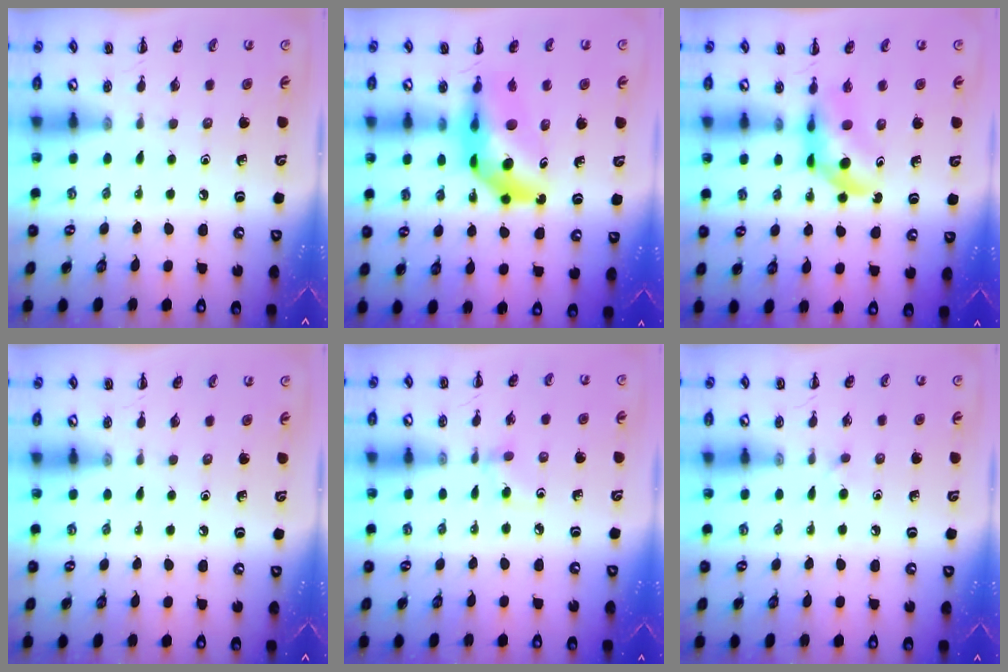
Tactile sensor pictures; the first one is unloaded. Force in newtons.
{"total": 12.1, "press": 11.5, "slide": 3.9}
{"total": 5.5, "press": 5.4, "slide": 1.4}
{"total": 0.0}
{"total": 3.4, "press": 3.1, "slide": 1.4}
{"total": 2.2, "press": 2.0, "slide": 1.0}